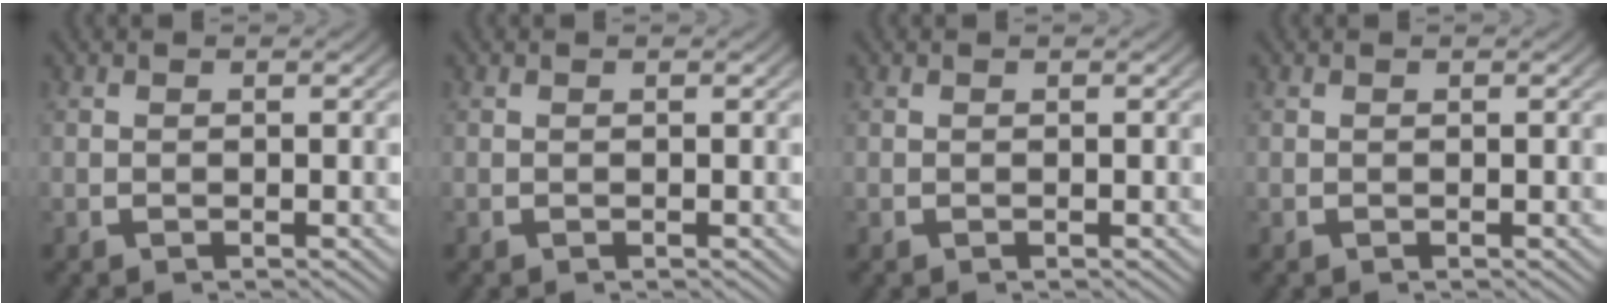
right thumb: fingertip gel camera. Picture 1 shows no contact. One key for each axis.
{"total": 0.0}
{"total": 0.0}
{"total": 0.0}